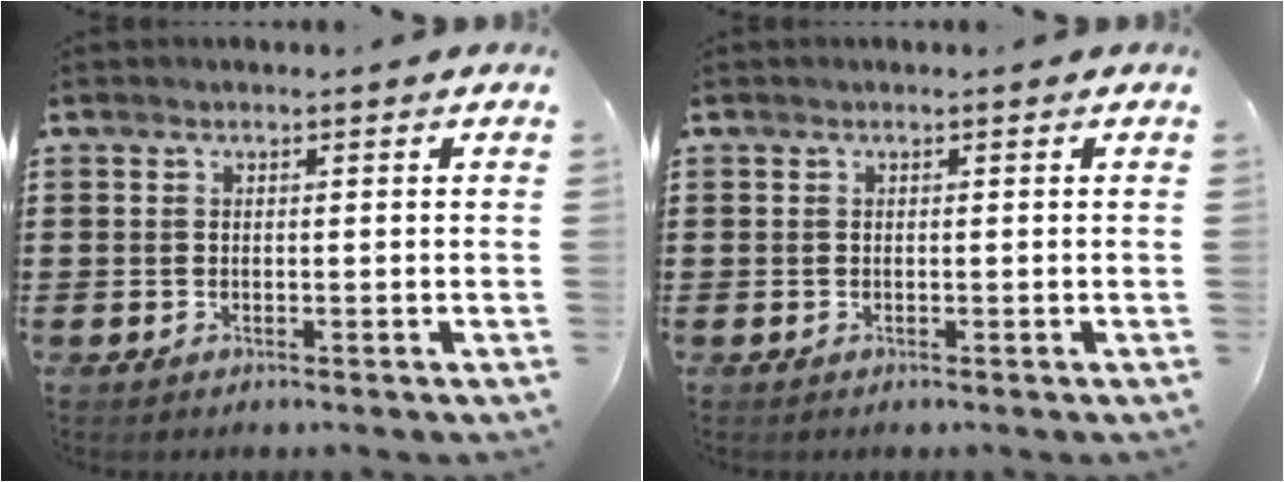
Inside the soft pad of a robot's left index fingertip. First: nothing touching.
{"total": 0.0}